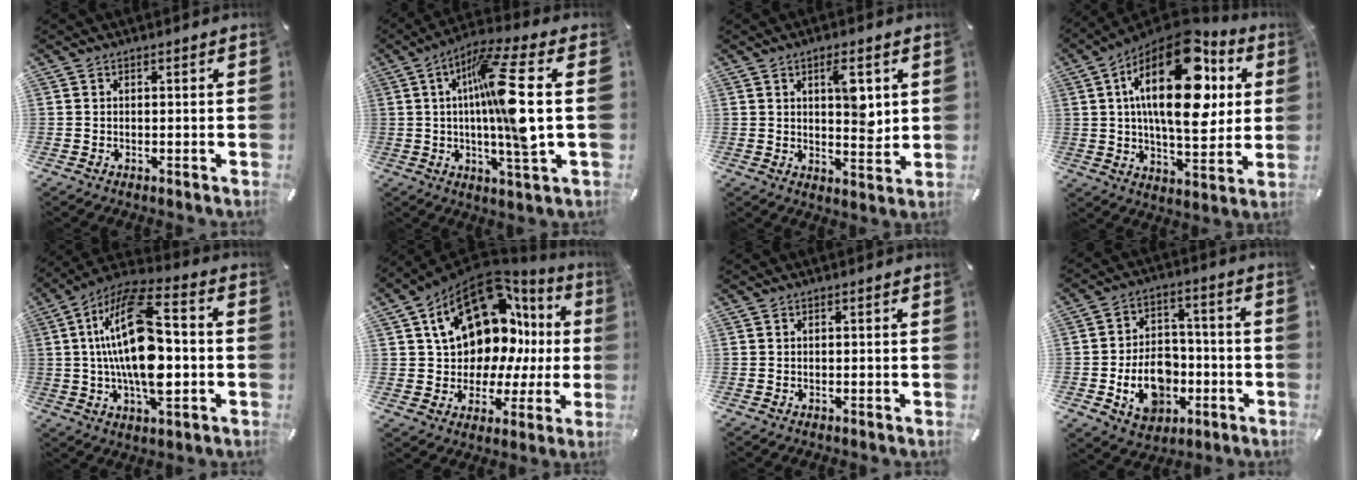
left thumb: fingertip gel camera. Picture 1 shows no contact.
{"total": 15.9, "force": [1.6, 1.4, 15.7], "torque": [-0.288, -0.011, 0.011]}
{"total": 7.8, "force": [2.8, 3.3, 6.4], "torque": [-0.085, -0.016, 0.040]}
{"total": 26.4, "force": [8.3, 12.9, 21.5], "torque": [-0.375, -0.037, 0.130]}
{"total": 20.8, "force": [0.2, 9.8, 18.4], "torque": [-0.375, -0.002, 0.000]}
{"total": 18.8, "force": [8.6, 12.1, 11.6], "torque": [-0.174, -0.063, 0.152]}
{"total": 0.0}
{"total": 13.0, "force": [-3.9, 9.8, 7.5], "torque": [-0.129, 0.022, -0.063]}